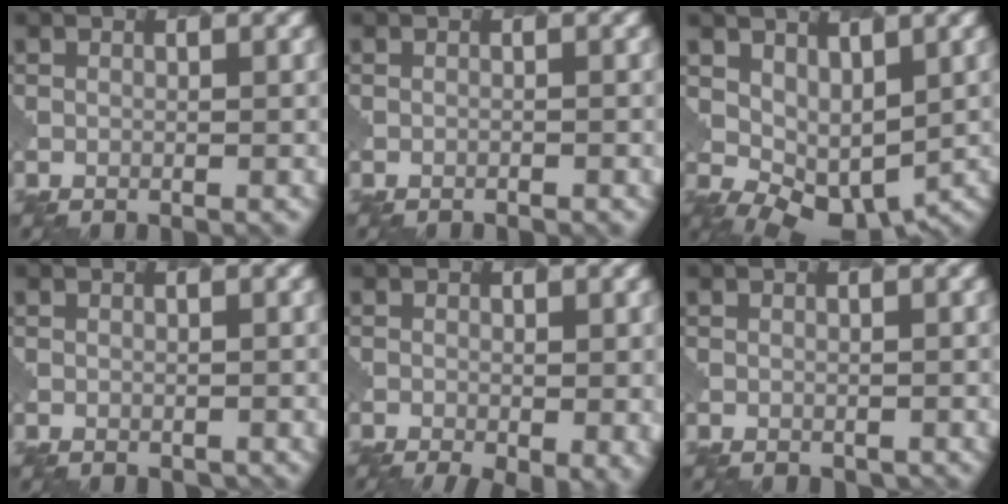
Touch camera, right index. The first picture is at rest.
{"total": 0.9, "force": [-0.8, 0.2, 0.0], "torque": [0.011, 0.005, -0.011]}
{"total": 5.4, "force": [0.8, 3.6, 3.9], "torque": [-0.076, -0.014, 0.021]}
{"total": 0.7, "force": [0.1, 0.6, 0.4], "torque": [-0.007, -0.003, 0.003]}
{"total": 6.3, "force": [-2.3, 2.9, 5.1], "torque": [-0.056, -0.013, -0.019]}
{"total": 0.8, "force": [0.1, 0.7, 0.4], "torque": [-0.007, -0.003, 0.003]}